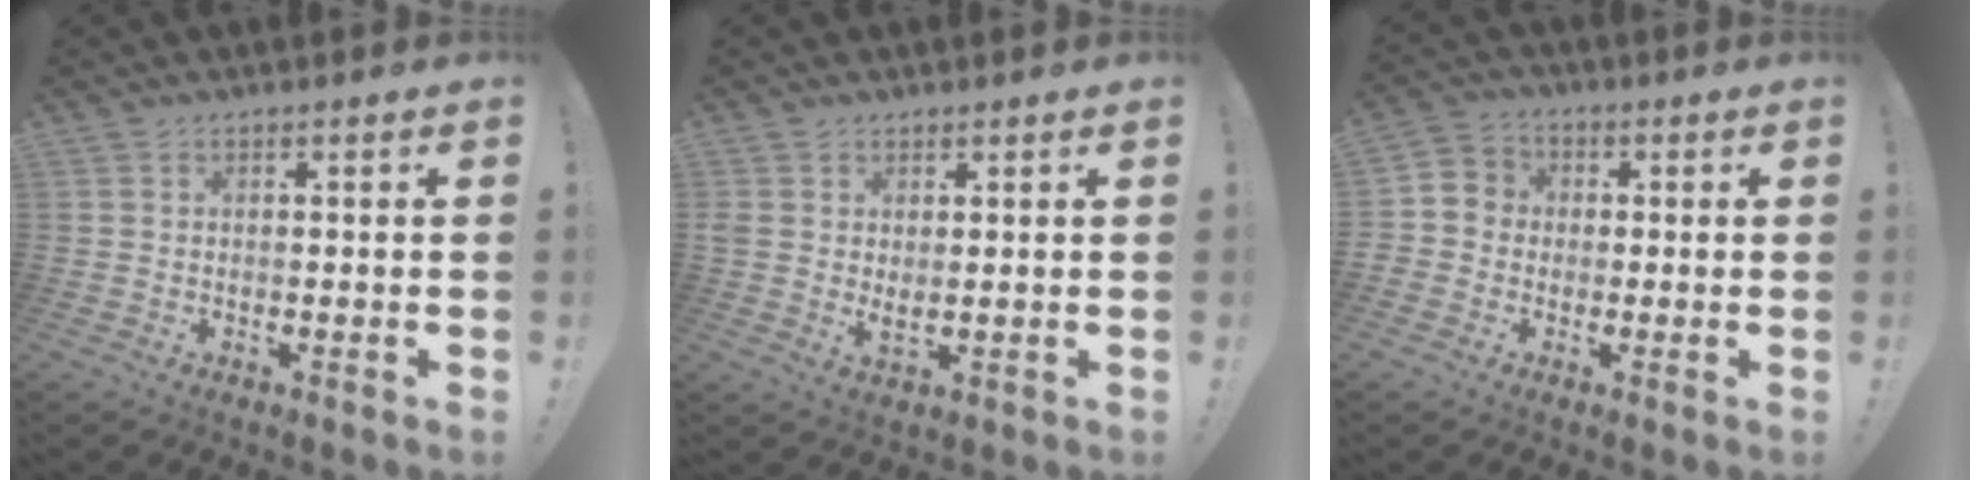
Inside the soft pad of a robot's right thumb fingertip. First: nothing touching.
{"total": 3.4, "force": [1.9, 1.5, 2.4], "torque": [-0.027, -0.016, 0.035]}
{"total": 5.2, "force": [-1.7, 4.8, 1.3], "torque": [-0.031, 0.025, -0.029]}